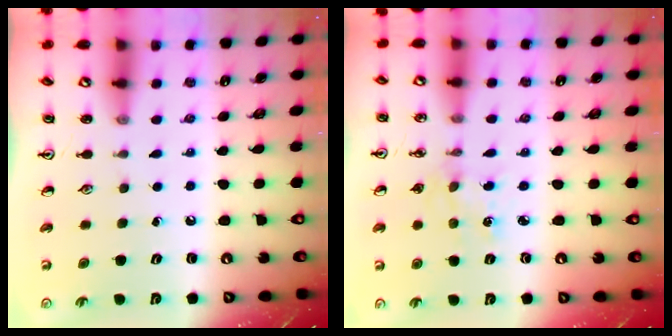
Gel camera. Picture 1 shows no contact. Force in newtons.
{"total": 3.9, "press": 3.8, "slide": 0.4}